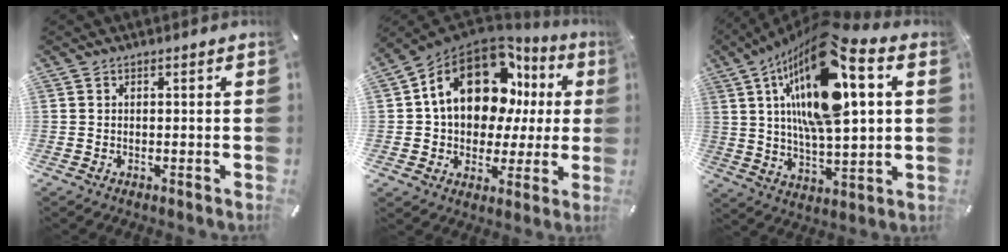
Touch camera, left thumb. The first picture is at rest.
{"total": 18.1, "force": [6.9, 12.5, 11.1], "torque": [-0.198, -0.038, 0.122]}
{"total": 24.5, "force": [10.0, 9.1, 20.5], "torque": [-0.373, -0.040, 0.156]}